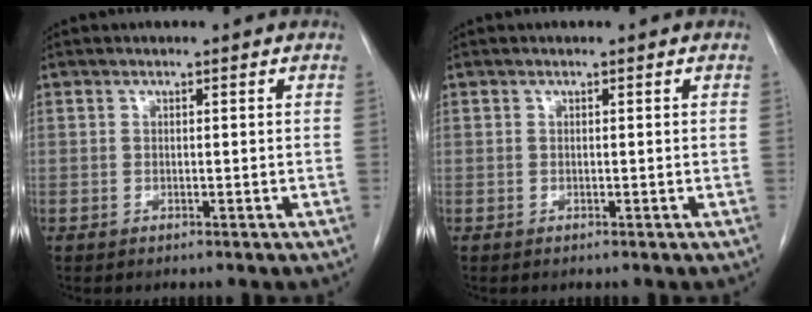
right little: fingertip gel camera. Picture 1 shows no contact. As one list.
[{"total": 0.0}]